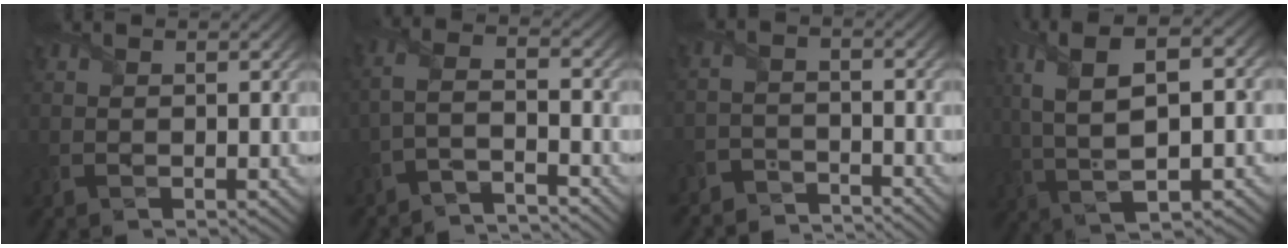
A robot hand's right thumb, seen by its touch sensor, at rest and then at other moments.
{"total": 4.0, "force": [-3.4, 0.4, 2.1], "torque": [-0.049, 0.001, -0.081]}
{"total": 4.1, "force": [-4.1, 0.5, -0.2], "torque": [0.013, 0.002, -0.088]}
{"total": 12.7, "force": [1.9, 5.2, 11.4], "torque": [-0.236, 0.010, 0.036]}